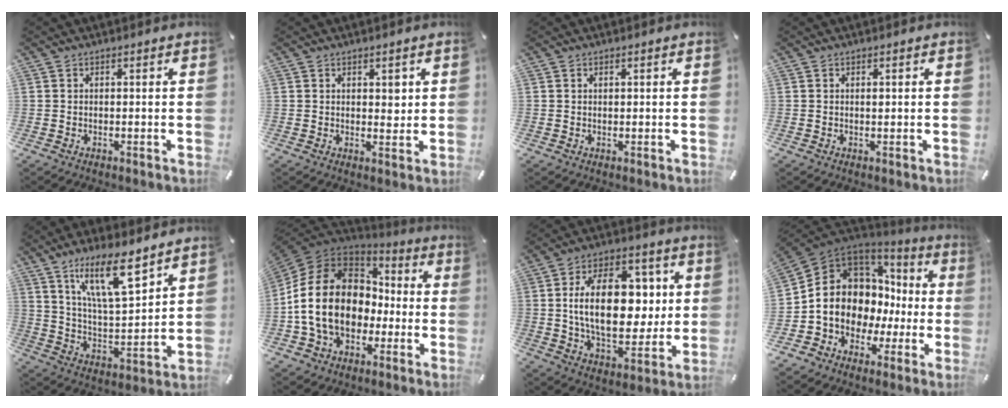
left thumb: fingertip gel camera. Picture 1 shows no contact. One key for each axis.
{"total": 2.7, "fx": 1.1, "fy": 1.9, "fz": 1.5, "tx": -0.001, "ty": -0.010, "tz": 0.012}
{"total": 0.0}
{"total": 0.6, "fx": 0.2, "fy": 0.3, "fz": 0.5, "tx": -0.011, "ty": -0.001, "tz": 0.003}
{"total": 16.0, "fx": 10.5, "fy": 5.4, "fz": 10.8, "tx": -0.192, "ty": -0.043, "tz": 0.180}
{"total": 18.6, "fx": -2.6, "fy": 14.9, "fz": 10.9, "tx": -0.229, "ty": 0.026, "tz": -0.044}
{"total": 21.2, "fx": 2.5, "fy": 13.2, "fz": 16.4, "tx": -0.293, "ty": 0.004, "tz": 0.042}
{"total": 11.3, "fx": -0.7, "fy": 10.1, "fz": 4.9, "tx": -0.118, "ty": -0.024, "tz": -0.014}